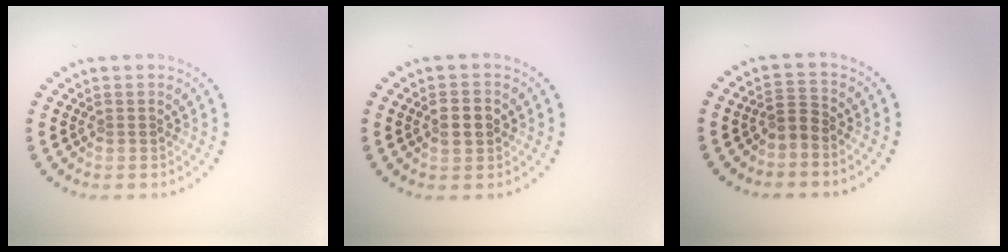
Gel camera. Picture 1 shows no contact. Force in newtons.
{"total": 2.7, "press": 2.7, "slide": 0.1}
{"total": 1.8, "press": 1.3, "slide": 1.2}